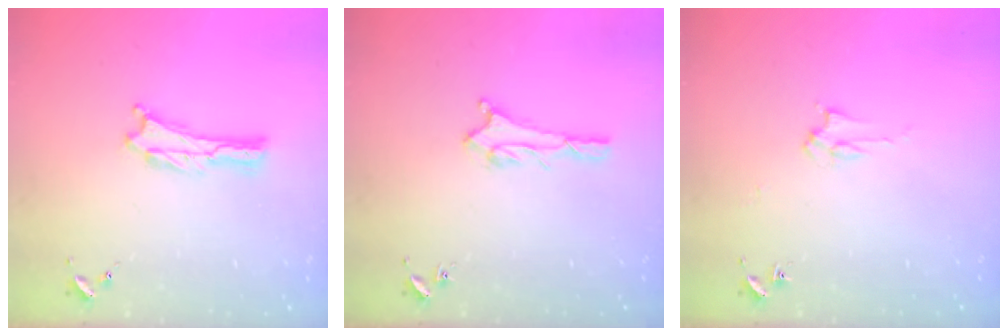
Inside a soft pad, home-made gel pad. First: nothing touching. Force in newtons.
{"total": 1.6, "press": 1.6, "slide": 0.1}
{"total": 2.8, "press": 2.8, "slide": 0.4}